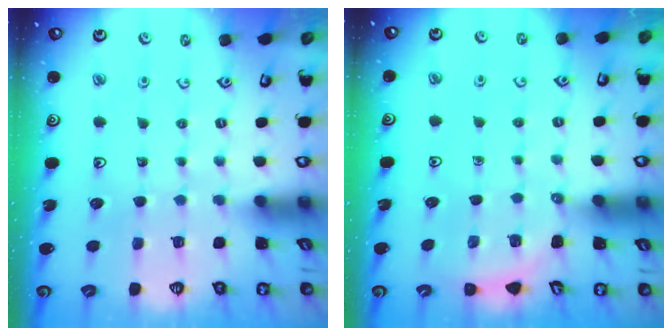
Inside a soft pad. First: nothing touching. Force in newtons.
{"total": 2.6, "press": 2.6, "slide": 0.2}